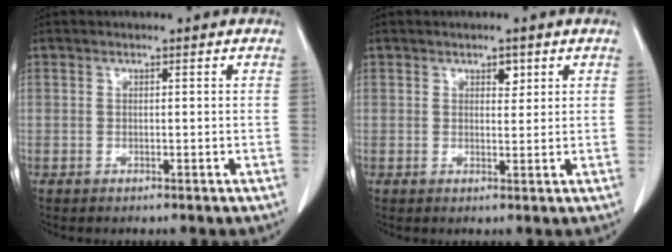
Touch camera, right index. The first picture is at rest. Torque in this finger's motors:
{"motor_torque": [0.02, 0.01, 0.00, 0.00]}